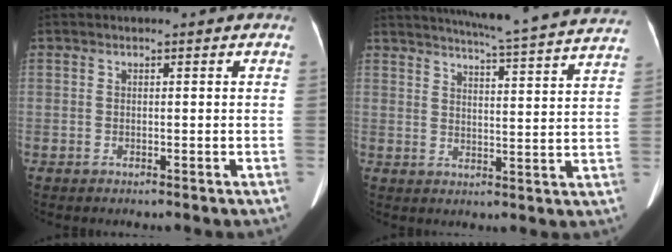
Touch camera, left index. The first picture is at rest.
{"total": 23.2, "force": [21.5, -0.3, 8.6], "torque": [-0.133, -0.050, 0.258]}